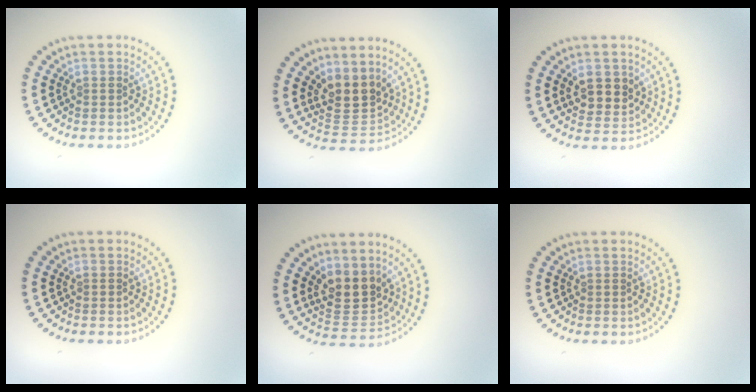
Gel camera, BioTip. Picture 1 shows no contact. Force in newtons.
{"total": 3.9, "press": 3.3, "slide": 2.1}
{"total": 2.9, "press": 2.7, "slide": 0.8}
{"total": 0.0}
{"total": 3.8, "press": 3.5, "slide": 1.6}
{"total": 0.0}